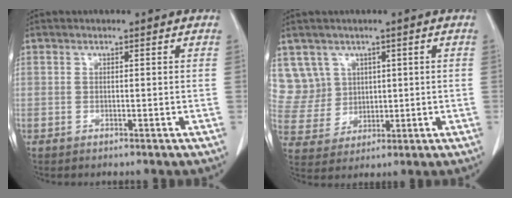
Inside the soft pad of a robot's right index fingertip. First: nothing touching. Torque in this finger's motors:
{"motor_torque": [-0.44, 0.43, -0.22, -0.05]}